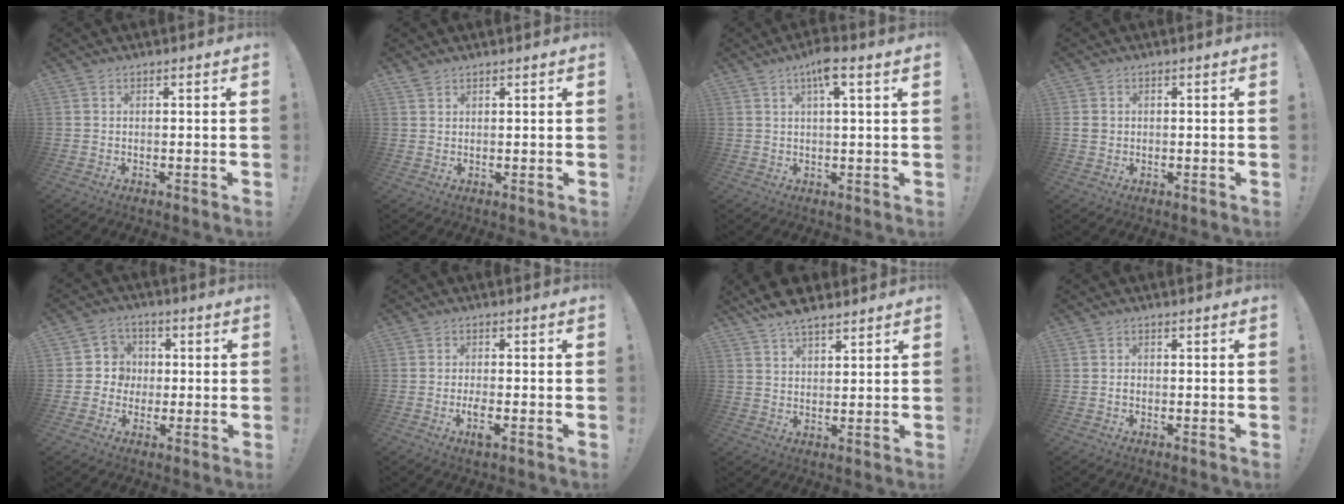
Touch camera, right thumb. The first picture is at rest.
{"total": 1.3, "force": [1.1, 0.6, 0.4], "torque": [-0.008, -0.003, 0.022]}
{"total": 5.8, "force": [2.9, 0.8, 5.0], "torque": [-0.084, -0.005, 0.044]}
{"total": 2.6, "force": [0.3, 2.4, 1.0], "torque": [-0.017, 0.004, 0.007]}
{"total": 6.9, "force": [-0.6, 6.7, 1.3], "torque": [-0.014, 0.009, -0.009]}
{"total": 3.1, "force": [-1.4, 0.4, 2.8], "torque": [-0.058, -0.003, -0.024]}
{"total": 7.3, "force": [6.0, 2.7, 3.2], "torque": [-0.049, -0.031, 0.111]}
{"total": 1.4, "force": [-0.8, 0.8, 0.7], "torque": [-0.022, 0.008, -0.014]}